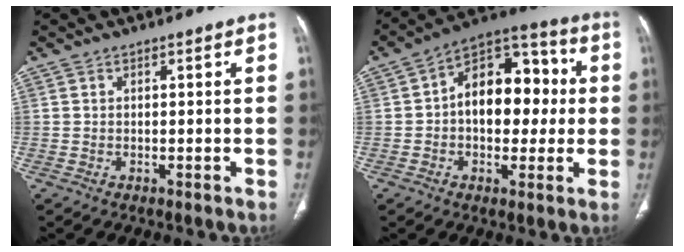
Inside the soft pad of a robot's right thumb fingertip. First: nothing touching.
{"total": 16.2, "force": [0.8, 10.5, 12.3], "torque": [-0.133, 0.038, 0.003]}